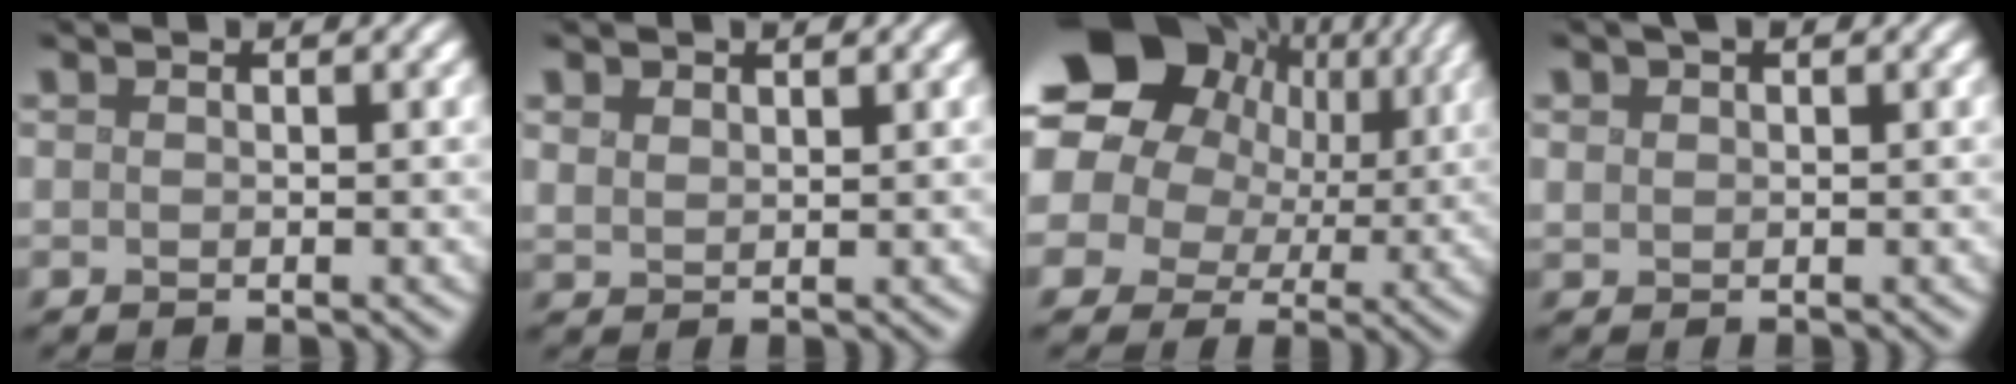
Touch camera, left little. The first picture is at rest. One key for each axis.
{"total": 1.8, "fx": 1.2, "fy": 1.0, "fz": 0.8, "tx": -0.015, "ty": 0.002, "tz": 0.023}
{"total": 19.1, "fx": 6.9, "fy": 15.1, "fz": 9.5, "tx": -0.196, "ty": 0.034, "tz": 0.090}
{"total": 1.7, "fx": 1.0, "fy": 1.0, "fz": 0.9, "tx": -0.012, "ty": 0.002, "tz": 0.015}